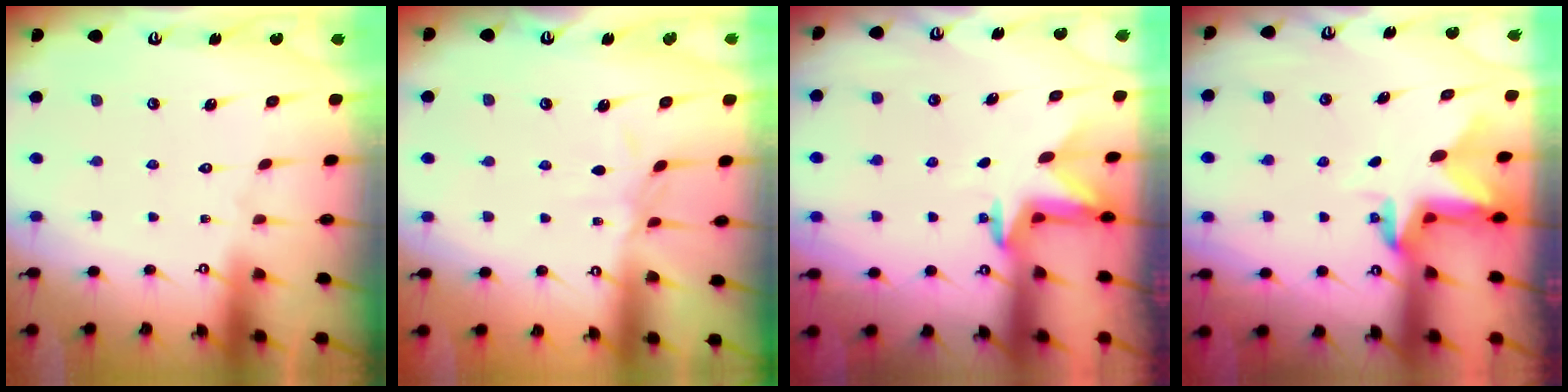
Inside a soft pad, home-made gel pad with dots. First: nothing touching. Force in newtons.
{"total": 2.8, "press": 2.8, "slide": 0.5}
{"total": 2.9, "press": 2.8, "slide": 0.7}
{"total": 3.0, "press": 3.0, "slide": 0.4}